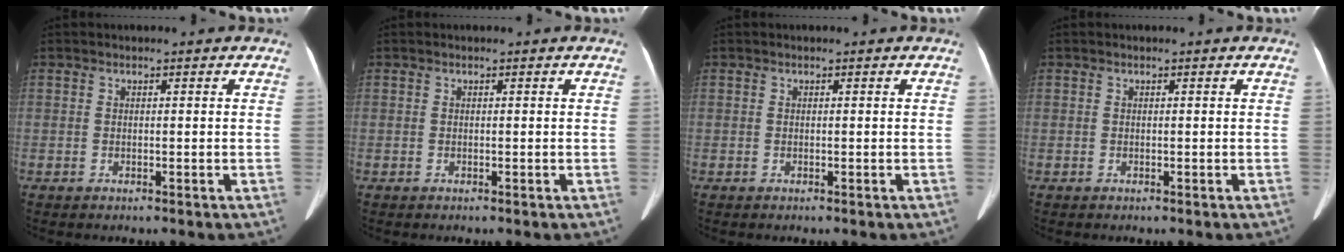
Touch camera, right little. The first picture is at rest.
{"total": 0.0}
{"total": 0.0}
{"total": 0.0}